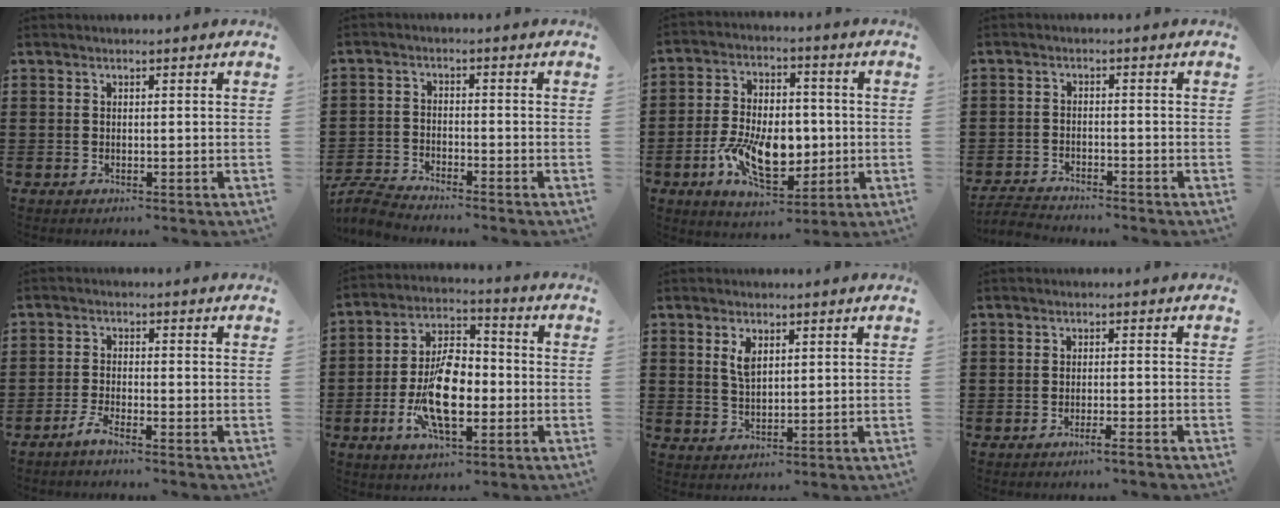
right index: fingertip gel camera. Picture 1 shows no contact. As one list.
[{"total": 3.9, "force": [-3.9, 0.1, 0.5], "torque": [-0.034, -0.006, -0.087]}, {"total": 11.5, "force": [-2.5, 6.9, 8.8], "torque": [-0.167, 0.004, -0.042]}, {"total": 2.8, "force": [-2.8, 0.0, 0.0], "torque": [-0.012, -0.004, -0.062]}, {"total": 2.3, "force": [-2.0, -0.1, 1.0], "torque": [-0.034, -0.003, -0.043]}, {"total": 11.9, "force": [-2.9, 5.8, 10.0], "torque": [-0.212, 0.000, -0.052]}, {"total": 3.1, "force": [1.5, 1.5, 2.3], "torque": [-0.051, 0.004, 0.027]}, {"total": 2.0, "force": [-1.6, -0.3, 1.1], "torque": [-0.017, -0.003, -0.030]}]